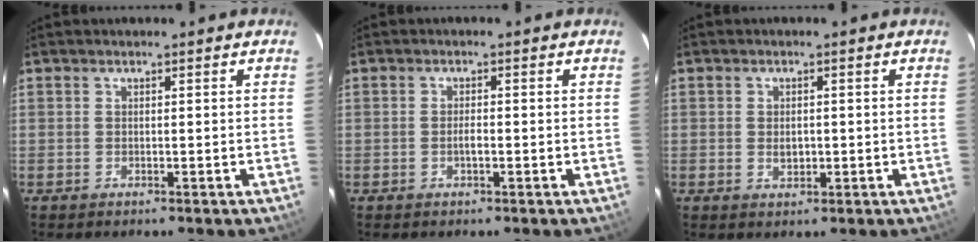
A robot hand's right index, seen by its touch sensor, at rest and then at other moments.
{"total": 1.2, "force": [-0.5, 0.3, 1.1], "torque": [-0.022, 0.001, -0.009]}
{"total": 2.1, "force": [-0.2, 1.5, 1.4], "torque": [-0.023, 0.000, -0.002]}